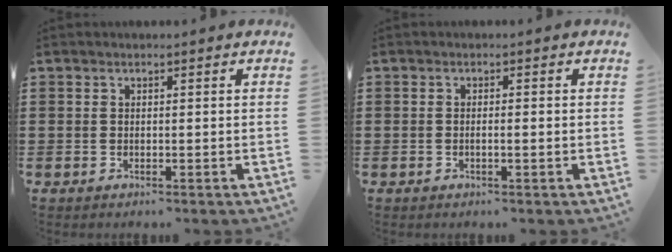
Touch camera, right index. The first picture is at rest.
{"total": 1.0, "force": [-0.3, 0.0, 1.0], "torque": [-0.016, -0.001, -0.007]}